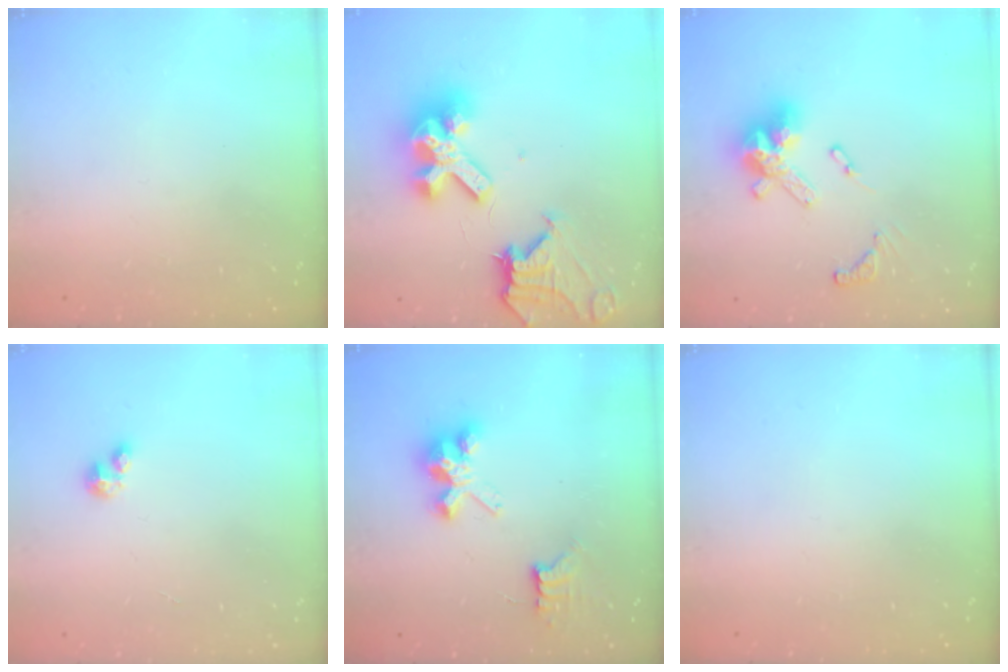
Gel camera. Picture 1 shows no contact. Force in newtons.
{"total": 17.9, "press": 17.8, "slide": 2.2}
{"total": 13.7, "press": 13.6, "slide": 1.8}
{"total": 2.1, "press": 2.1, "slide": 0.2}
{"total": 7.9, "press": 7.9, "slide": 0.6}
{"total": 0.0}